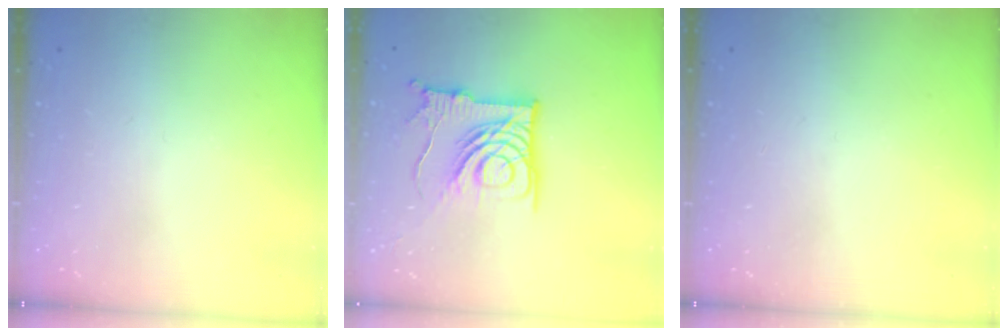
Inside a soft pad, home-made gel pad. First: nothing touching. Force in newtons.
{"total": 16.6, "press": 16.5, "slide": 1.8}
{"total": 0.0}